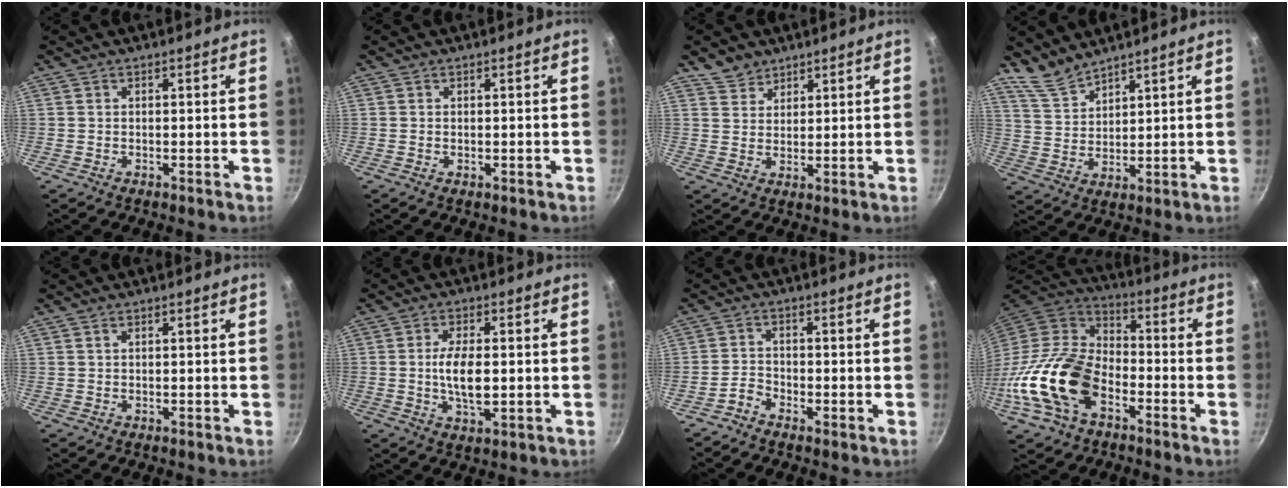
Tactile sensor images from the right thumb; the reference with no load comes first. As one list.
[{"total": 0.0}, {"total": 4.6, "force": [3.6, 2.9, 0.5], "torque": [0.014, -0.008, 0.066]}, {"total": 6.1, "force": [5.7, 1.7, 1.5], "torque": [-0.023, -0.030, 0.125]}, {"total": 0.5, "force": [0.3, 0.3, 0.3], "torque": [-0.004, 0.002, 0.006]}, {"total": 7.4, "force": [-0.2, 3.1, 6.7], "torque": [-0.123, -0.001, -0.003]}, {"total": 2.4, "force": [-1.9, 1.1, 1.0], "torque": [-0.024, 0.019, -0.042]}, {"total": 20.1, "force": [-7.1, 13.0, 13.6], "torque": [-0.250, 0.046, -0.151]}]